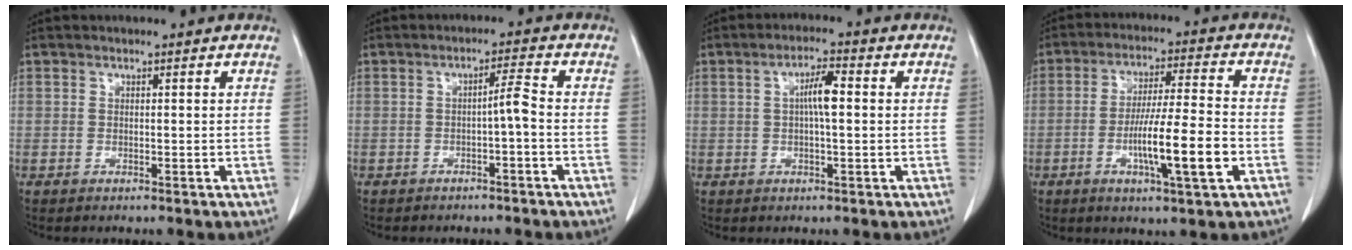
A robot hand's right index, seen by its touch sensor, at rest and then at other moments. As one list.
[{"total": 2.7, "force": [-1.0, -0.1, 2.5], "torque": [-0.040, 0.006, -0.017]}, {"total": 4.3, "force": [0.4, 0.6, 4.3], "torque": [-0.077, 0.008, 0.005]}, {"total": 11.0, "force": [-3.4, 0.3, 10.5], "torque": [-0.186, -0.007, -0.059]}]